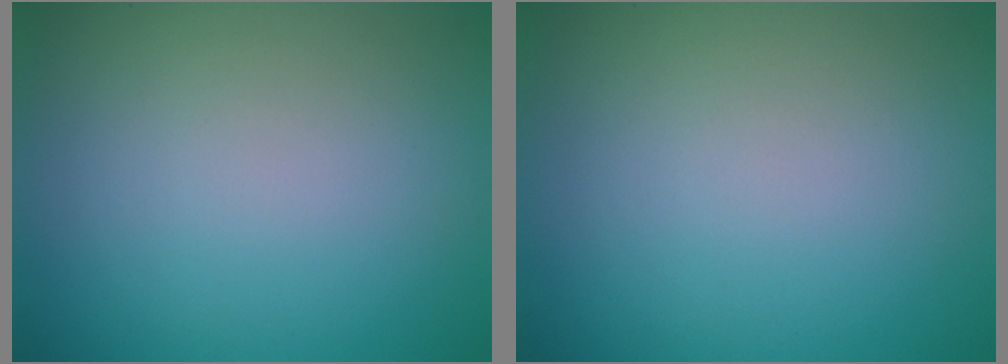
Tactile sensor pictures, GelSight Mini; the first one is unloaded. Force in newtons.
{"total": 0.0}